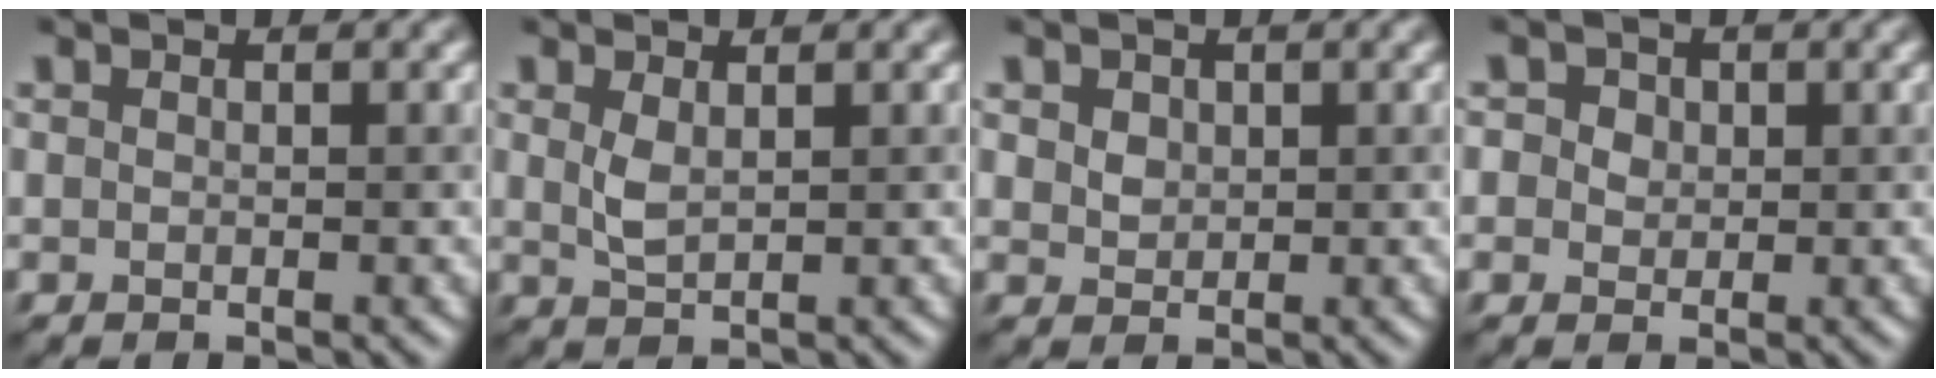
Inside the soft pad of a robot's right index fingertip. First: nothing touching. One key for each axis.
{"total": 1.5, "fx": 0.6, "fy": 0.6, "fz": 1.3, "tx": -0.033, "ty": 0.005, "tz": 0.019}
{"total": 1.8, "fx": 0.8, "fy": 1.4, "fz": 0.7, "tx": -0.015, "ty": 0.016, "tz": 0.018}
{"total": 3.0, "fx": 1.1, "fy": 2.5, "fz": 1.2, "tx": -0.008, "ty": 0.031, "tz": -0.001}